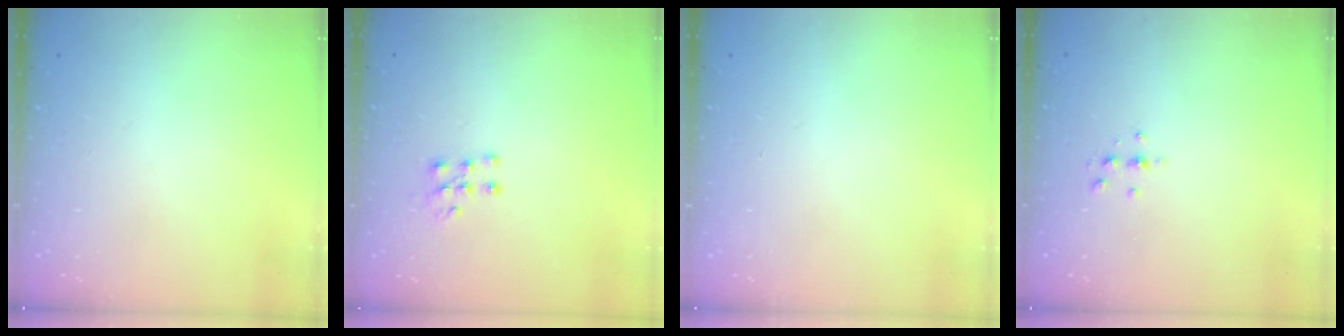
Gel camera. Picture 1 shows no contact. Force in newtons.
{"total": 6.0, "press": 6.0, "slide": 0.5}
{"total": 0.0}
{"total": 3.3, "press": 3.2, "slide": 0.4}